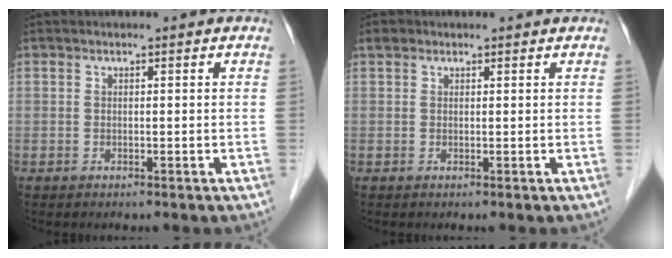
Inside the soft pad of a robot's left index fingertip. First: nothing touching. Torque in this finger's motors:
{"motor_torque": [0.62, 0.21, 0.04, -0.01]}